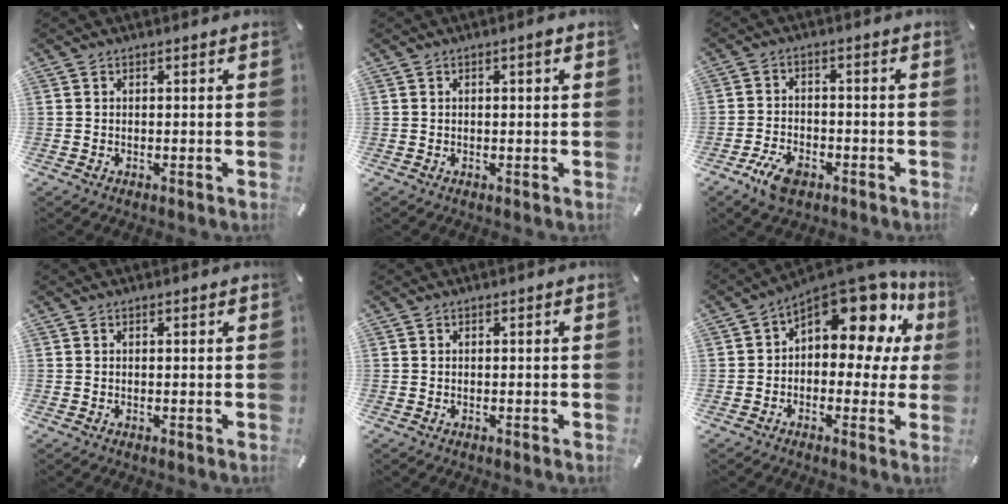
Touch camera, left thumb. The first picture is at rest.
{"total": 1.5, "force": [0.4, 0.4, 1.4], "torque": [-0.021, 0.001, 0.003]}
{"total": 6.4, "force": [-3.8, 3.6, 3.7], "torque": [-0.081, 0.018, -0.072]}
{"total": 0.0}
{"total": 0.0}
{"total": 15.0, "force": [8.7, 7.5, 9.7], "torque": [-0.139, -0.072, 0.147]}